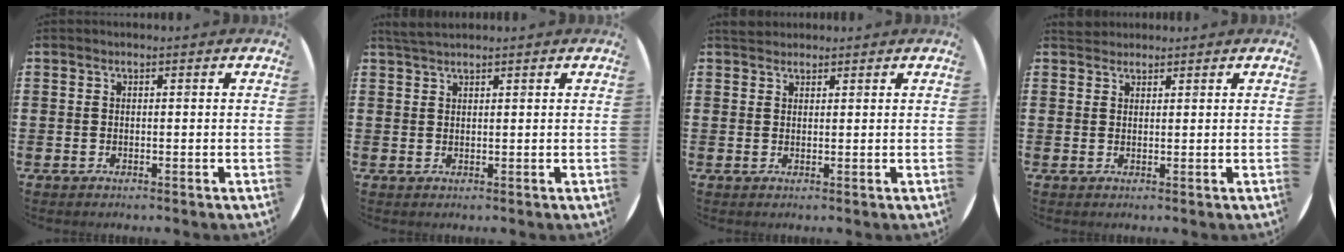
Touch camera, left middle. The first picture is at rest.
{"total": 1.9, "force": [1.7, 0.2, 0.7], "torque": [-0.017, 0.003, 0.033]}
{"total": 1.7, "force": [1.6, 0.6, 0.2], "torque": [-0.001, 0.001, 0.030]}
{"total": 1.8, "force": [1.7, 0.6, 0.1], "torque": [-0.005, 0.005, 0.034]}